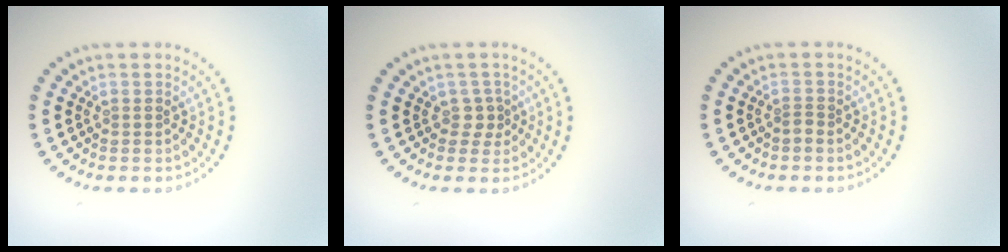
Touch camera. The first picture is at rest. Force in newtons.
{"total": 1.4, "press": 1.0, "slide": 0.9}
{"total": 0.8, "press": 0.5, "slide": 0.6}